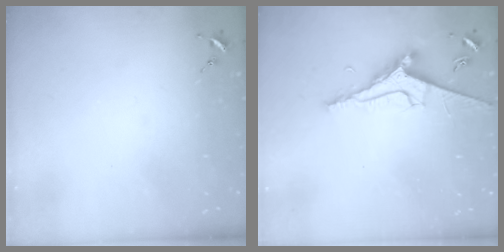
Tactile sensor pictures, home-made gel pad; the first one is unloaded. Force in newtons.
{"total": 8.9, "press": 8.9, "slide": 1.1}